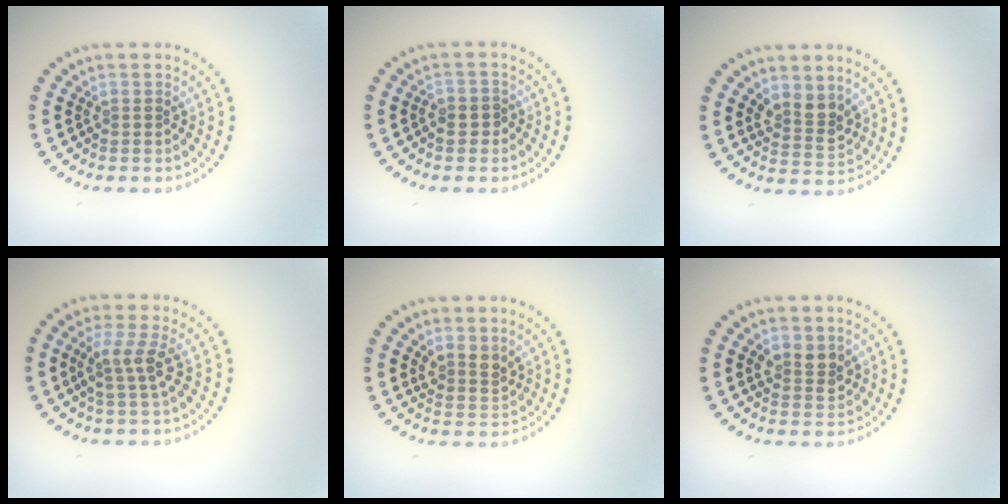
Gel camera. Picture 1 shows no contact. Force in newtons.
{"total": 1.4, "press": 1.2, "slide": 0.7}
{"total": 2.8, "press": 2.5, "slide": 1.2}
{"total": 2.7, "press": 2.1, "slide": 1.7}
{"total": 2.0, "press": 1.7, "slide": 1.1}
{"total": 2.4, "press": 2.3, "slide": 0.7}